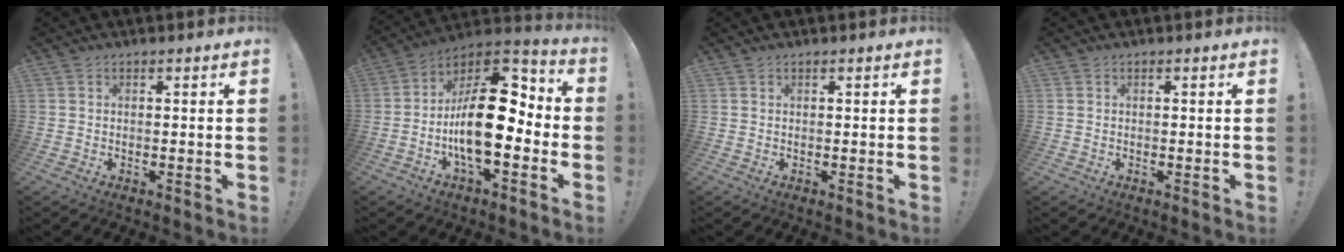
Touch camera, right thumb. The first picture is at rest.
{"total": 20.6, "force": [-3.2, 9.9, 17.8], "torque": [-0.305, 0.021, -0.046]}
{"total": 0.0}
{"total": 0.0}